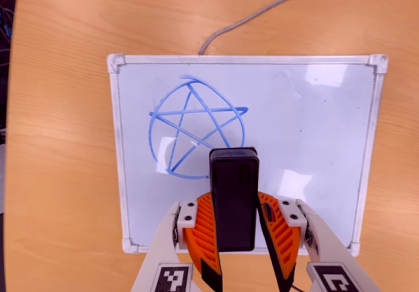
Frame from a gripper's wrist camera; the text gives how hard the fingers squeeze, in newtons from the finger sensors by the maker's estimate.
{"total": 5.8, "left": 5.5, "right": 6.0}